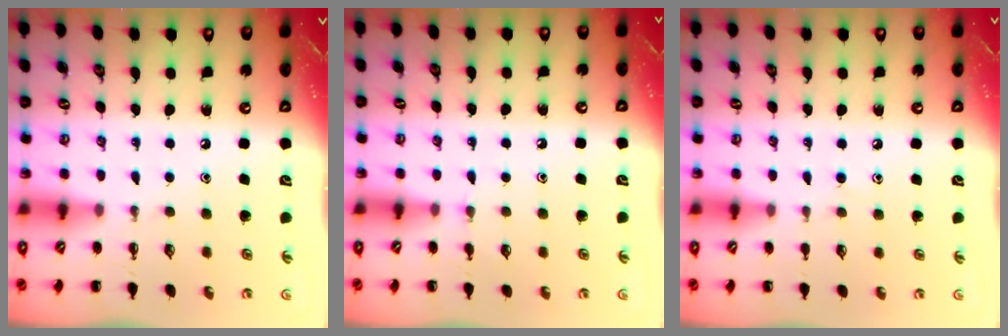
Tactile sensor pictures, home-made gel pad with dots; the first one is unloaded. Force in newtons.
{"total": 3.9, "press": 3.7, "slide": 1.4}
{"total": 5.3, "press": 4.9, "slide": 2.0}